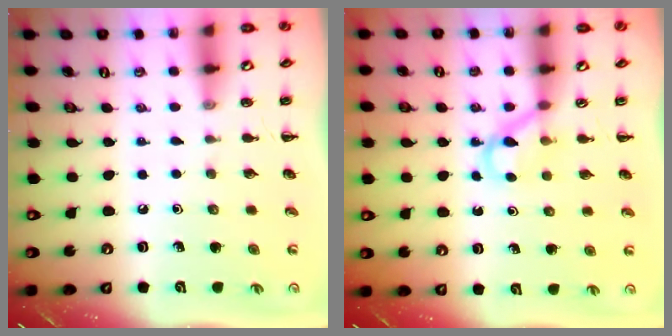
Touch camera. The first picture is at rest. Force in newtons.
{"total": 3.5, "press": 3.2, "slide": 1.5}